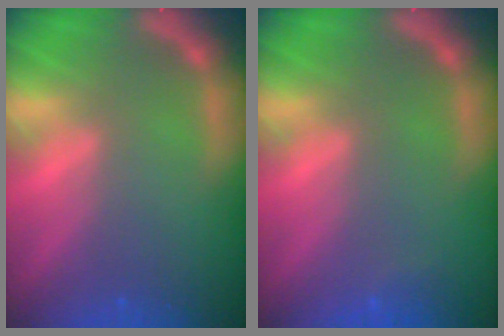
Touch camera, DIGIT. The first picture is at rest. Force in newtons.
{"total": 0.9}